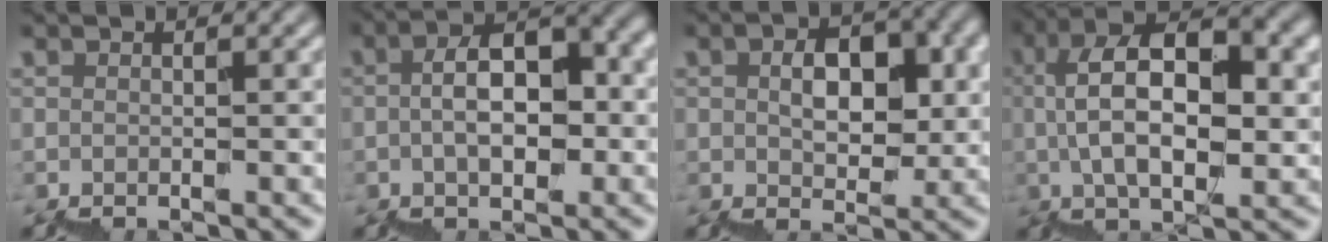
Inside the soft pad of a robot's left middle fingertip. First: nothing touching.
{"total": 5.1, "force": [0.5, 2.4, 4.5], "torque": [-0.070, 0.027, 0.003]}
{"total": 4.3, "force": [2.2, 2.5, 2.7], "torque": [-0.029, 0.018, 0.033]}
{"total": 8.3, "force": [2.0, 3.5, 7.2], "torque": [-0.127, 0.030, 0.034]}